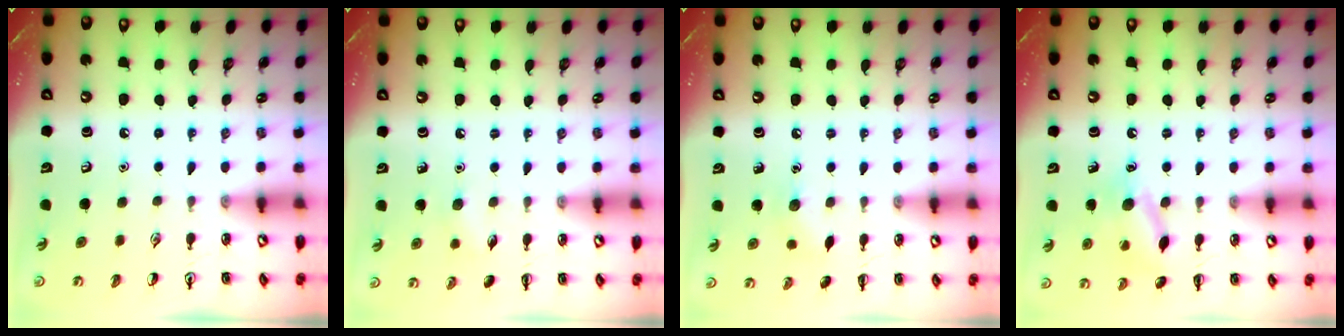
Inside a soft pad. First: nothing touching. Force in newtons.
{"total": 5.1, "press": 4.9, "slide": 1.4}
{"total": 6.3, "press": 6.1, "slide": 1.7}
{"total": 12.0, "press": 11.9, "slide": 1.8}